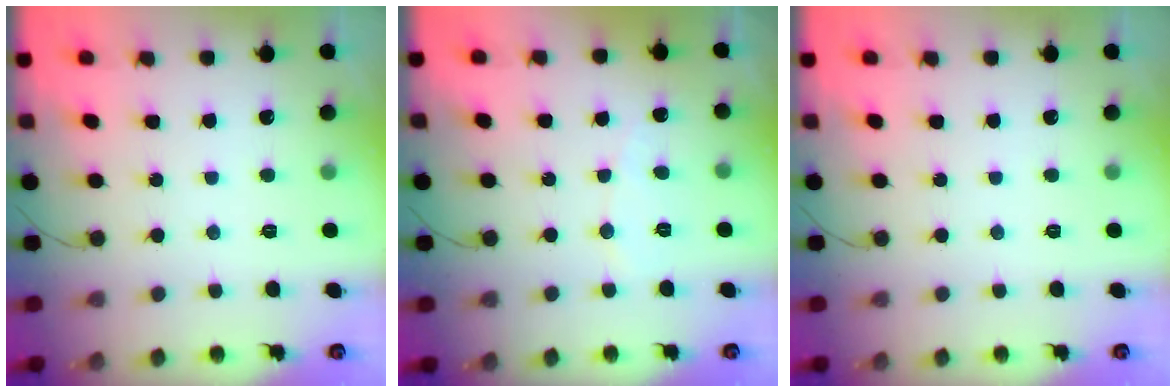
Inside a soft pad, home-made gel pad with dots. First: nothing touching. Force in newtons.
{"total": 3.0, "press": 2.9, "slide": 0.3}
{"total": 0.0}